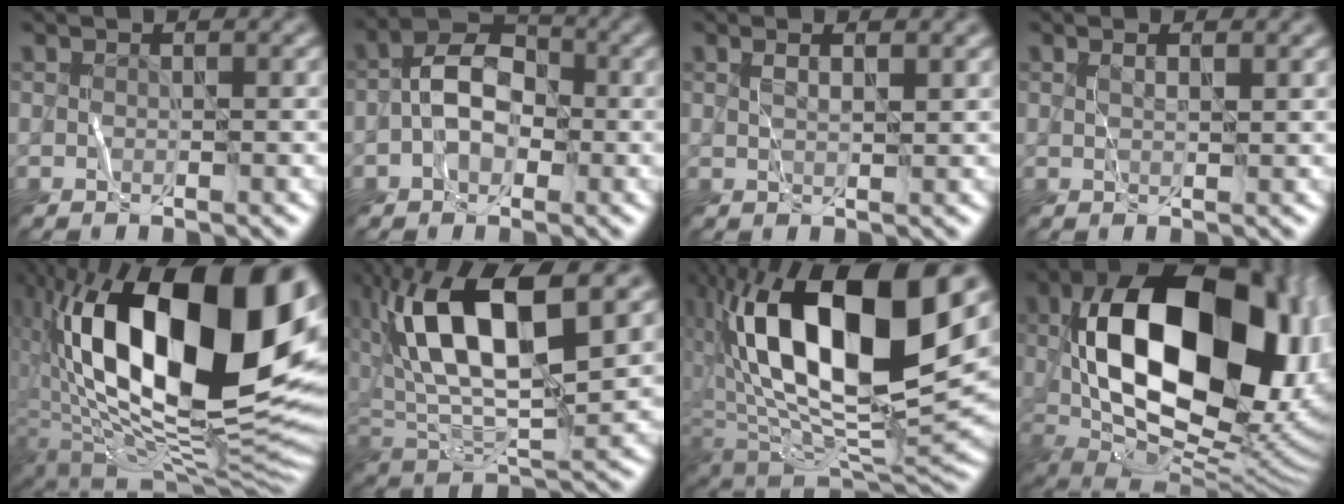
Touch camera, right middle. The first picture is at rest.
{"total": 4.3, "force": [-1.2, 2.9, 2.9], "torque": [-0.039, 0.021, -0.031]}
{"total": 1.6, "force": [0.9, 0.3, 1.2], "torque": [-0.018, 0.002, 0.020]}
{"total": 1.2, "force": [0.7, 0.3, 0.9], "torque": [-0.012, 0.000, 0.015]}
{"total": 20.7, "force": [3.5, 9.4, 18.1], "torque": [-0.314, 0.022, 0.062]}
{"total": 13.4, "force": [4.7, 5.4, 11.4], "torque": [-0.215, 0.020, 0.083]}
{"total": 19.0, "force": [4.9, 8.5, 16.2], "torque": [-0.288, 0.028, 0.081]}
{"total": 18.3, "force": [1.5, 10.1, 15.2], "torque": [-0.249, 0.011, 0.025]}